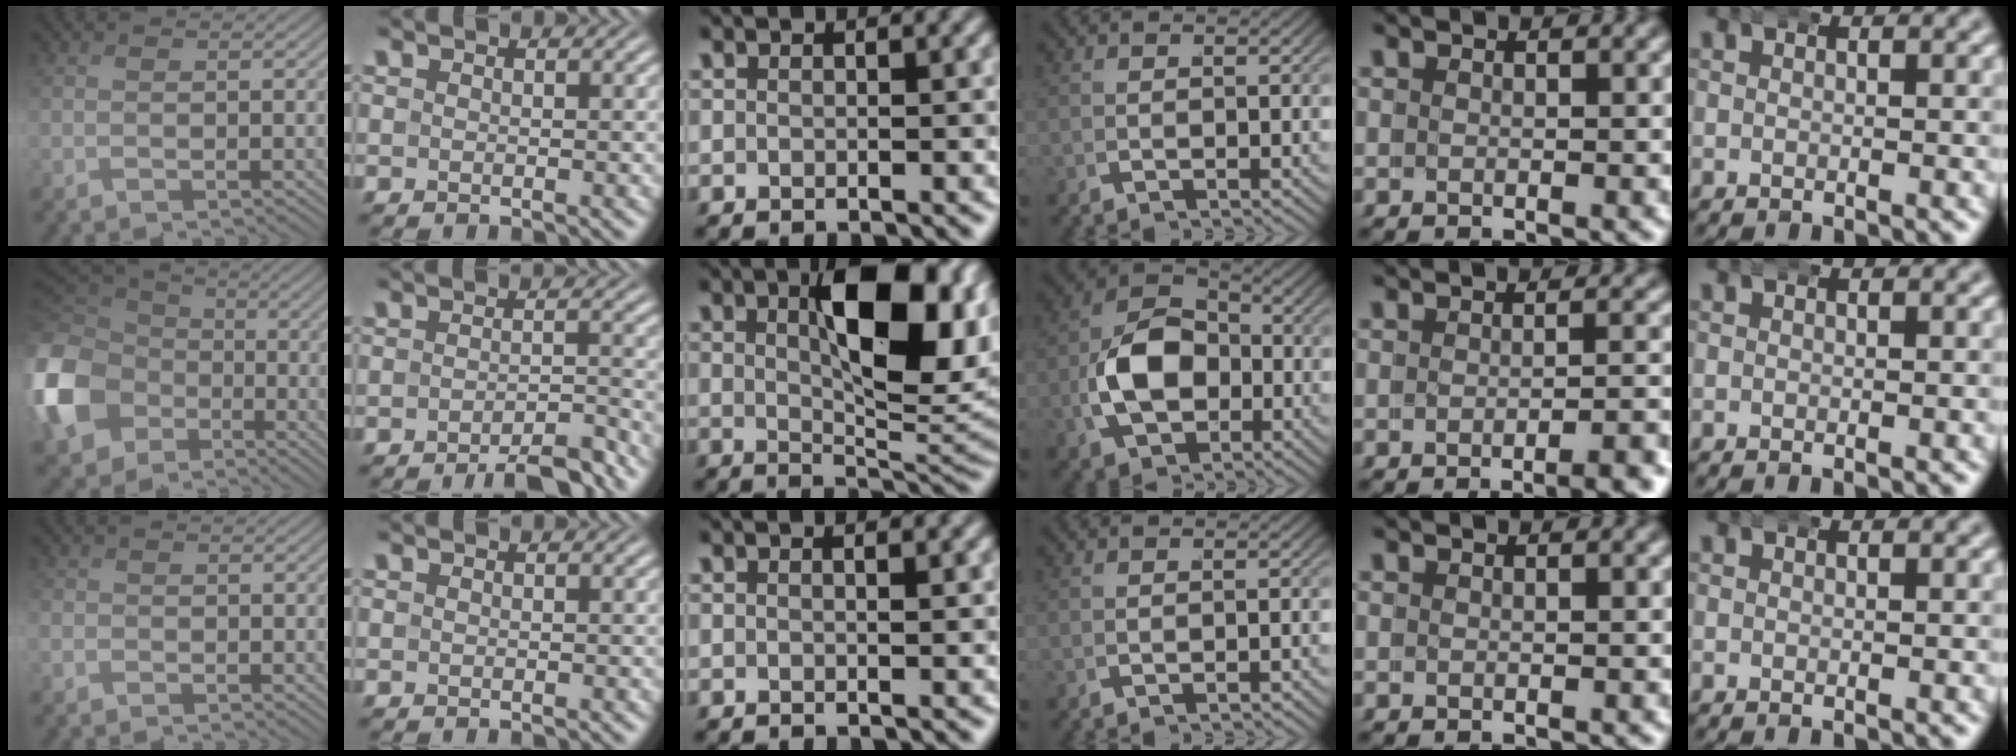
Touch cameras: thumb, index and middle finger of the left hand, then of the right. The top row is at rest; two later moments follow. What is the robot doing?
{"motion": "wrap", "object": "bandana"}